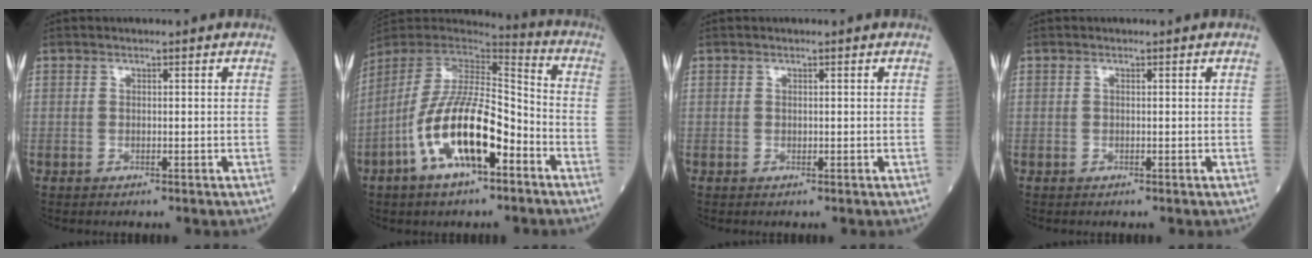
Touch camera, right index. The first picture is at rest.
{"total": 16.2, "force": [-6.9, 4.7, 13.9], "torque": [-0.276, 0.001, -0.123]}
{"total": 0.0}
{"total": 0.0}